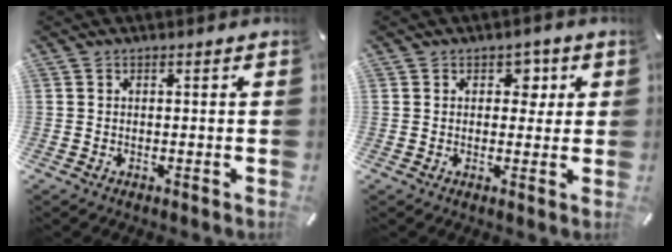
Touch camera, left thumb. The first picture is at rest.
{"total": 4.0, "force": [1.2, 3.0, 2.3], "torque": [-0.011, -0.008, 0.009]}